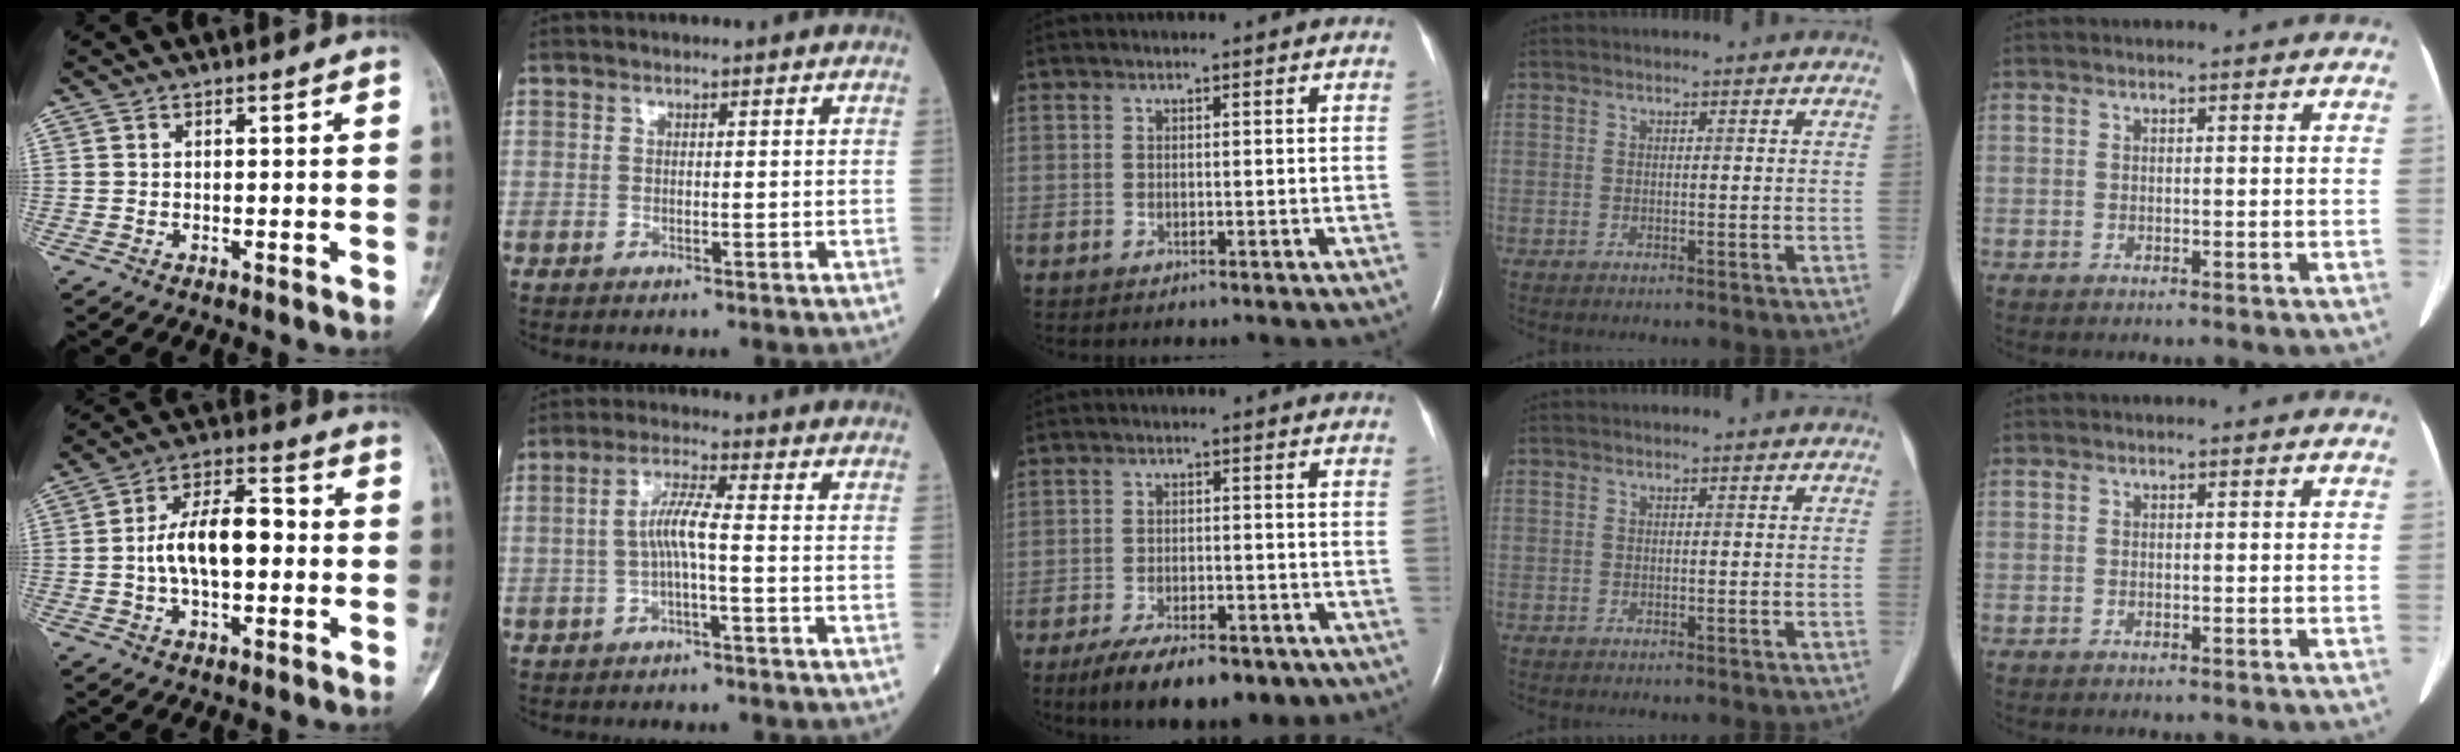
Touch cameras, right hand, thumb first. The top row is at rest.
{"thumb": {"total": 12.0, "force": [-0.6, 6.2, 10.3], "torque": [-0.166, 0.030, -0.018]}, "index": {"total": 5.0, "force": [-0.6, 0.1, 5.0], "torque": [-0.097, 0.014, -0.013]}, "middle": {"total": 12.1, "force": [-8.3, 4.7, 7.4], "torque": [-0.107, -0.005, -0.124]}}